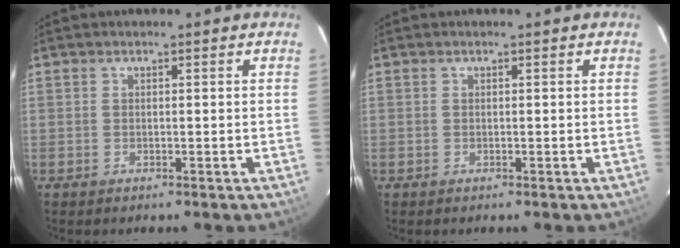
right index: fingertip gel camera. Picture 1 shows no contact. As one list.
[{"total": 0.0}]